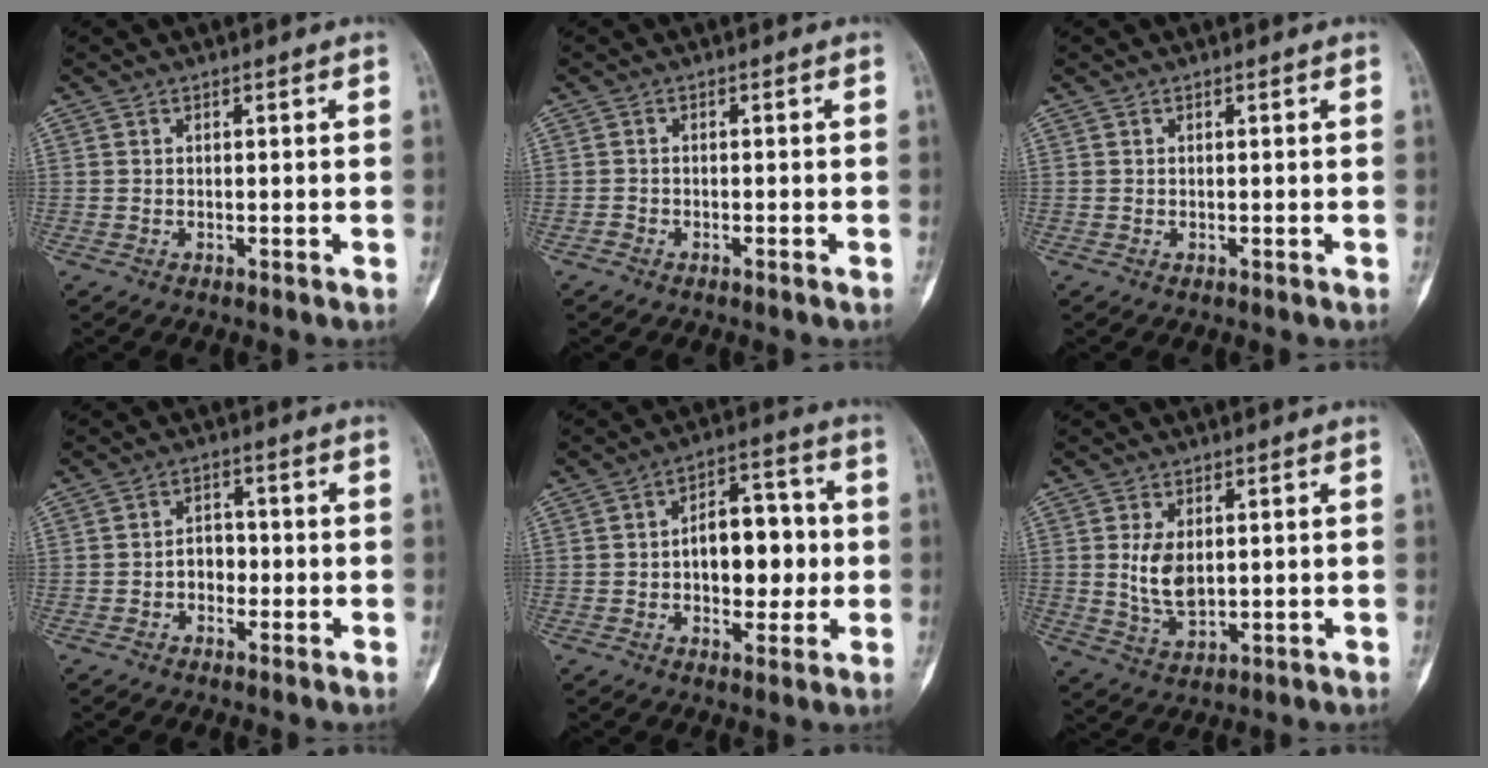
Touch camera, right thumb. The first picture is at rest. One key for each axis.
{"total": 0.8, "fx": -0.7, "fy": 0.2, "fz": 0.2, "tx": -0.008, "ty": 0.000, "tz": -0.015}
{"total": 0.0}
{"total": 3.7, "fx": -1.1, "fy": 2.9, "fz": 2.1, "tx": -0.012, "ty": 0.018, "tz": -0.026}
{"total": 12.2, "fx": -0.4, "fy": 7.3, "fz": 9.7, "tx": -0.097, "ty": 0.026, "tz": -0.006}
{"total": 6.8, "fx": 1.0, "fy": 4.0, "fz": 5.4, "tx": -0.094, "ty": -0.012, "tz": 0.029}